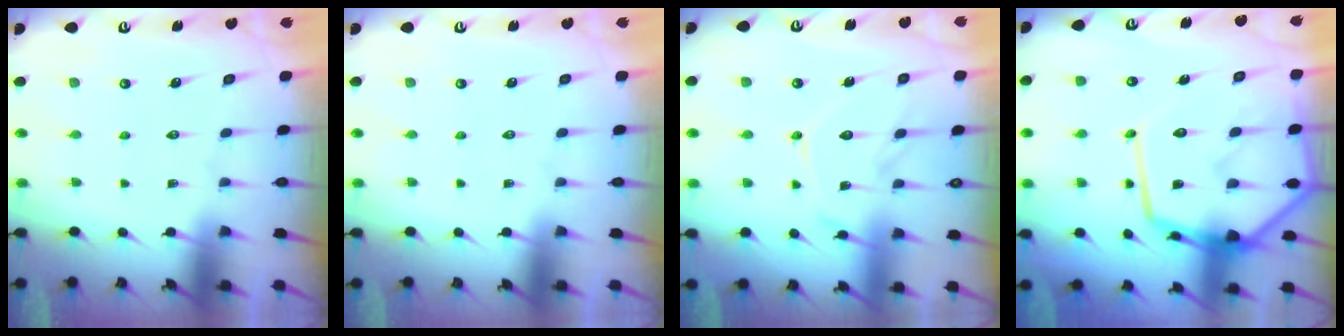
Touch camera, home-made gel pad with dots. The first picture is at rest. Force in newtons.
{"total": 0.0}
{"total": 12.2, "press": 12.1, "slide": 0.8}
{"total": 19.7, "press": 19.7, "slide": 1.7}